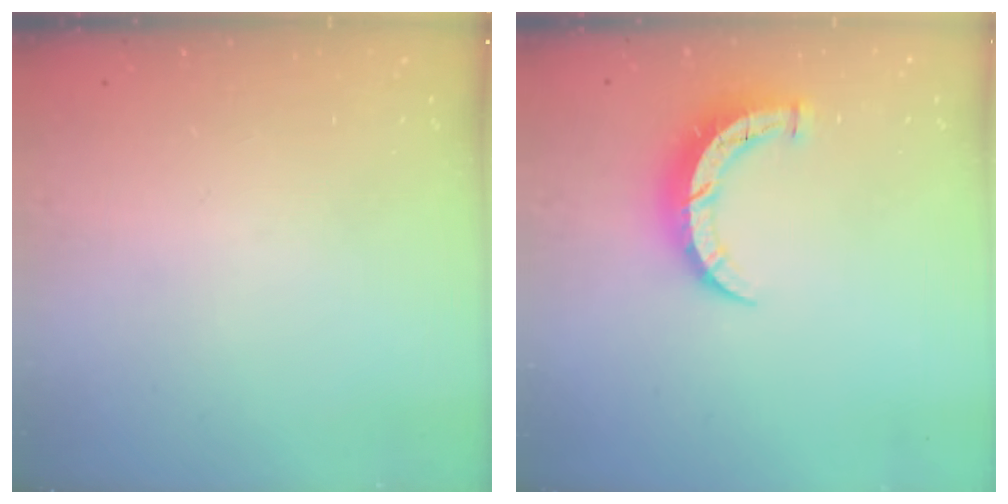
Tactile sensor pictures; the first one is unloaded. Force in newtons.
{"total": 7.9, "press": 7.9, "slide": 0.2}